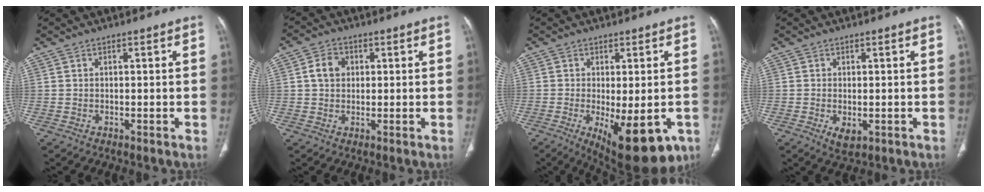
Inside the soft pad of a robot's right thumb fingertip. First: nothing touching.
{"total": 4.8, "force": [1.5, 4.1, 2.0], "torque": [-0.013, -0.004, 0.026]}
{"total": 15.1, "force": [-6.0, 6.2, 12.4], "torque": [-0.147, -0.012, -0.068]}
{"total": 3.2, "force": [-0.9, 1.9, 2.4], "torque": [-0.043, -0.005, -0.006]}